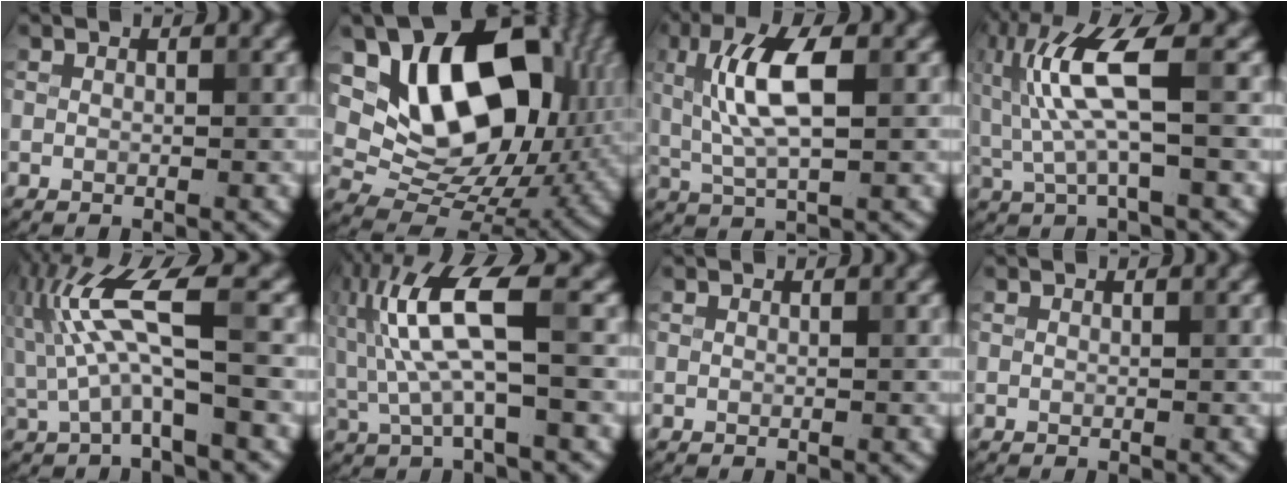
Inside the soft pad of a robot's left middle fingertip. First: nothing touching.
{"total": 15.3, "force": [4.7, 9.8, 10.8], "torque": [-0.178, 0.010, 0.089]}
{"total": 6.2, "force": [1.1, 2.1, 5.7], "torque": [-0.112, 0.010, 0.019]}
{"total": 6.9, "force": [0.9, 1.4, 6.6], "torque": [-0.151, 0.008, 0.019]}
{"total": 6.6, "force": [0.4, 1.2, 6.5], "torque": [-0.139, 0.016, 0.006]}
{"total": 7.5, "force": [1.1, 1.7, 7.3], "torque": [-0.164, 0.014, 0.019]}
{"total": 0.0}
{"total": 0.0}